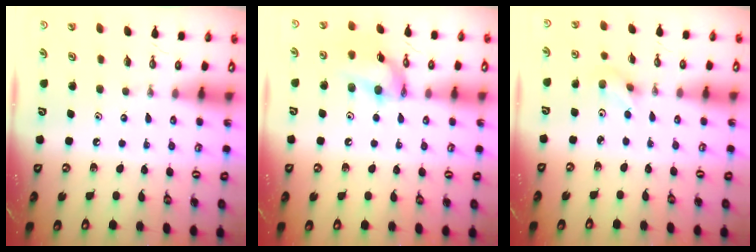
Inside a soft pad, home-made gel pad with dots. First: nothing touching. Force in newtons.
{"total": 13.4, "press": 13.4, "slide": 1.2}
{"total": 2.2, "press": 2.2, "slide": 0.1}